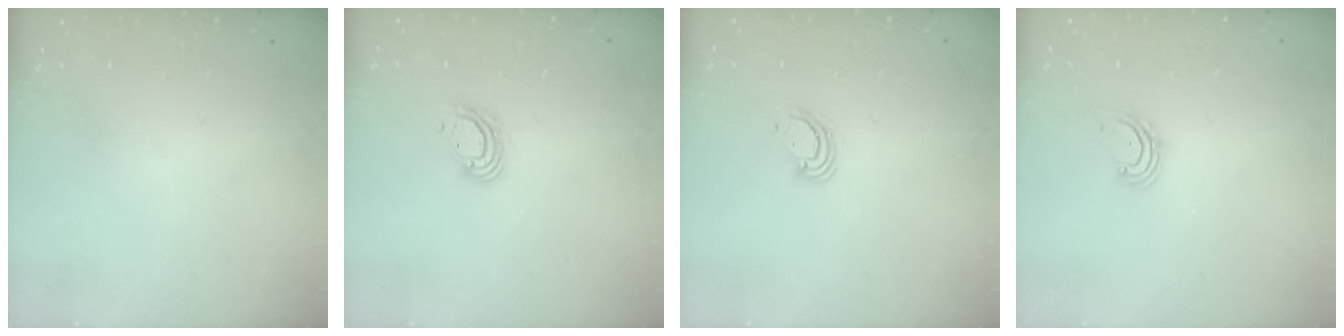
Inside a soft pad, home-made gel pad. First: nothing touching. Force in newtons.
{"total": 6.6, "press": 6.6, "slide": 0.9}
{"total": 3.8, "press": 3.8, "slide": 0.2}
{"total": 2.8, "press": 2.8, "slide": 0.2}